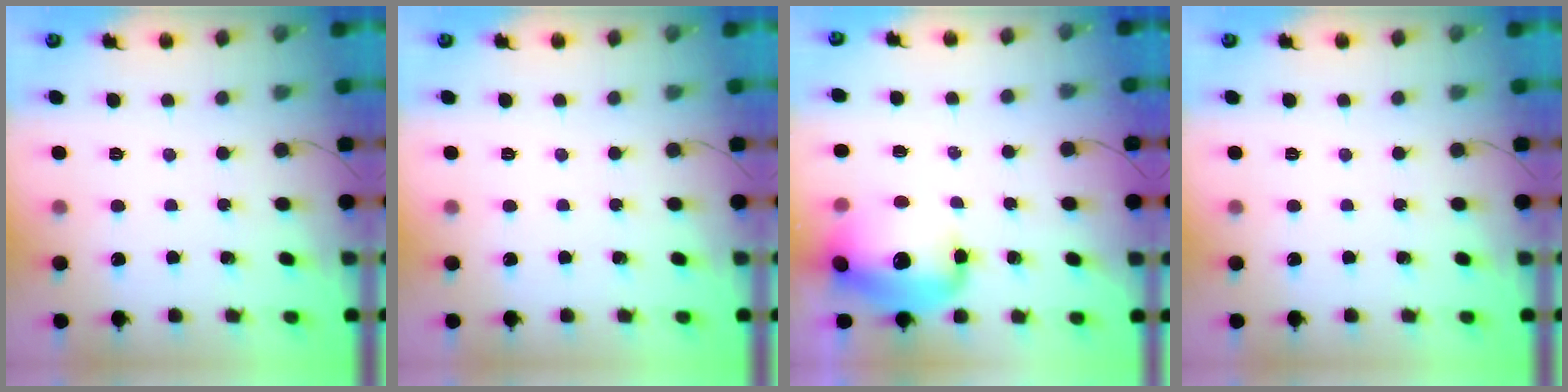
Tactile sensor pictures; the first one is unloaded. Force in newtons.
{"total": 0.0}
{"total": 15.5, "press": 15.1, "slide": 3.7}
{"total": 0.0}